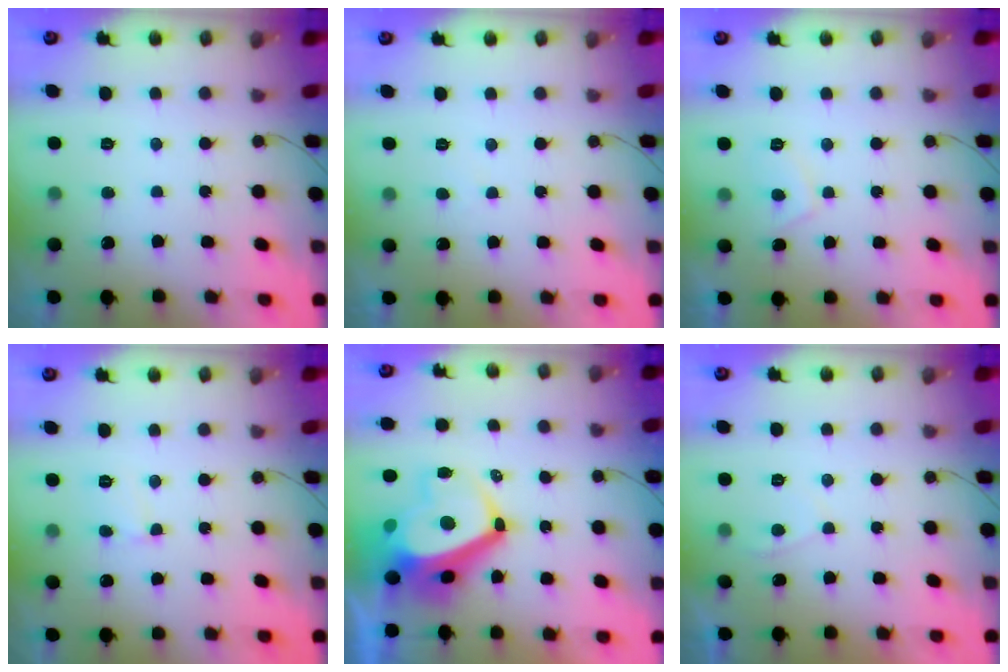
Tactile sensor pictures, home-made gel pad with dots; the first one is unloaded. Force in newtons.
{"total": 1.1, "press": 1.0, "slide": 0.4}
{"total": 2.8, "press": 2.8, "slide": 0.7}
{"total": 3.0, "press": 3.0, "slide": 0.3}
{"total": 11.8, "press": 11.7, "slide": 1.7}
{"total": 1.2, "press": 1.0, "slide": 0.6}